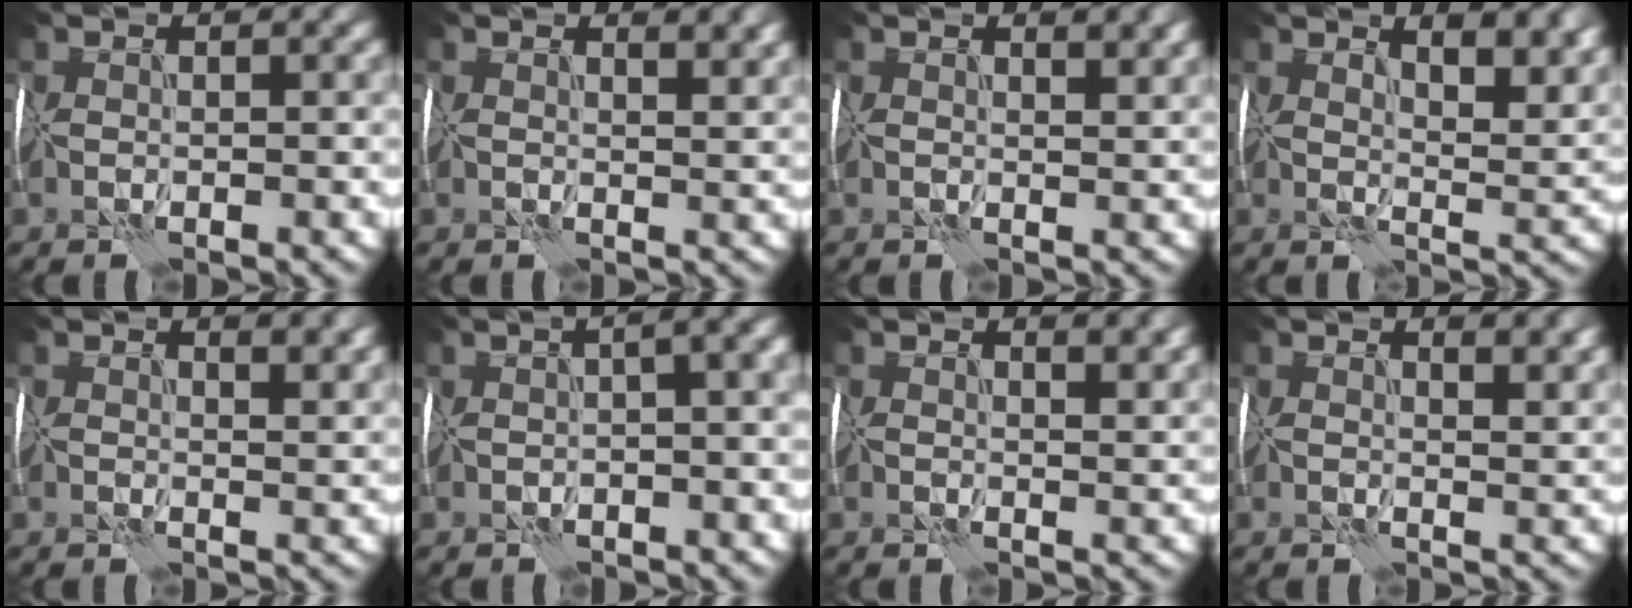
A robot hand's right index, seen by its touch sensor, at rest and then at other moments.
{"total": 3.5, "force": [2.2, 1.3, 2.4], "torque": [-0.018, 0.008, 0.025]}
{"total": 2.9, "force": [1.8, 1.0, 2.0], "torque": [-0.018, 0.005, 0.023]}
{"total": 7.8, "force": [4.5, 3.2, 5.5], "torque": [-0.057, 0.012, 0.055]}
{"total": 3.8, "force": [2.3, 1.5, 2.6], "torque": [-0.022, 0.006, 0.029]}
{"total": 7.6, "force": [1.2, 3.3, 6.7], "torque": [-0.058, 0.032, 0.001]}
{"total": 3.4, "force": [2.2, 1.3, 2.3], "torque": [-0.018, 0.006, 0.027]}
{"total": 4.3, "force": [2.6, 1.7, 2.9], "torque": [-0.025, 0.005, 0.034]}